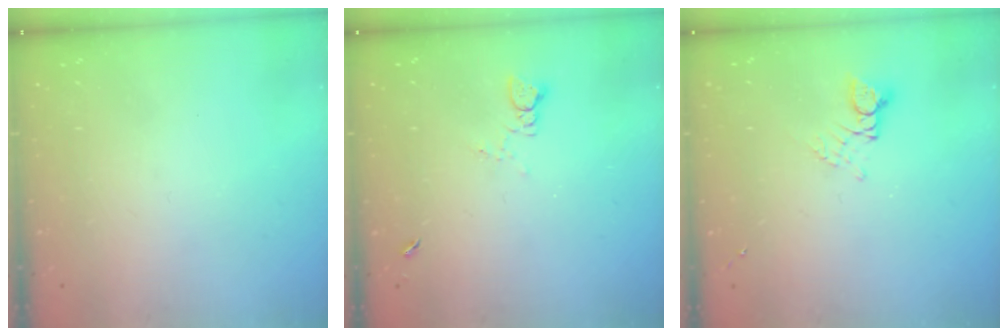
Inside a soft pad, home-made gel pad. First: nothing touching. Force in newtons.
{"total": 1.7, "press": 1.7, "slide": 0.2}
{"total": 2.8, "press": 2.8, "slide": 0.3}